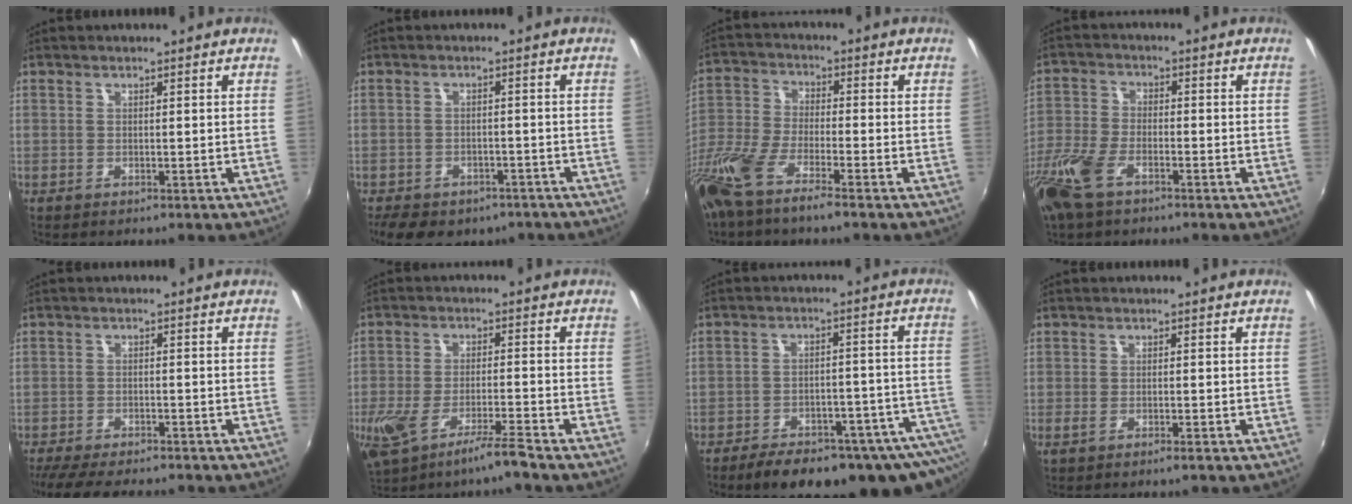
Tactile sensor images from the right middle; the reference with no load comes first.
{"total": 11.8, "force": [-8.3, 6.3, 5.4], "torque": [-0.124, -0.013, -0.110]}
{"total": 14.0, "force": [-10.0, 2.6, 9.5], "torque": [-0.218, -0.036, -0.198]}
{"total": 10.8, "force": [-6.8, 4.6, 6.9], "torque": [-0.172, -0.016, -0.144]}
{"total": 11.1, "force": [-9.7, 1.9, 5.0], "torque": [-0.114, -0.027, -0.156]}
{"total": 8.1, "force": [-5.6, 0.7, 5.8], "torque": [-0.131, -0.016, -0.100]}
{"total": 21.5, "force": [-17.1, 6.6, 11.2], "torque": [-0.159, -0.022, -0.212]}
{"total": 1.8, "force": [-1.3, 0.1, 1.3], "torque": [-0.028, -0.004, -0.024]}